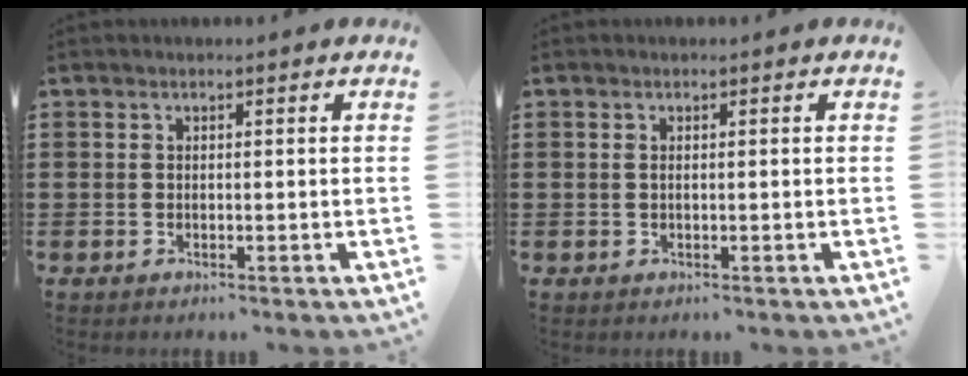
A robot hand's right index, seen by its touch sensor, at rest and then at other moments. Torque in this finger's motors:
{"motor_torque": [-0.24, 0.25, -0.01, -0.01]}